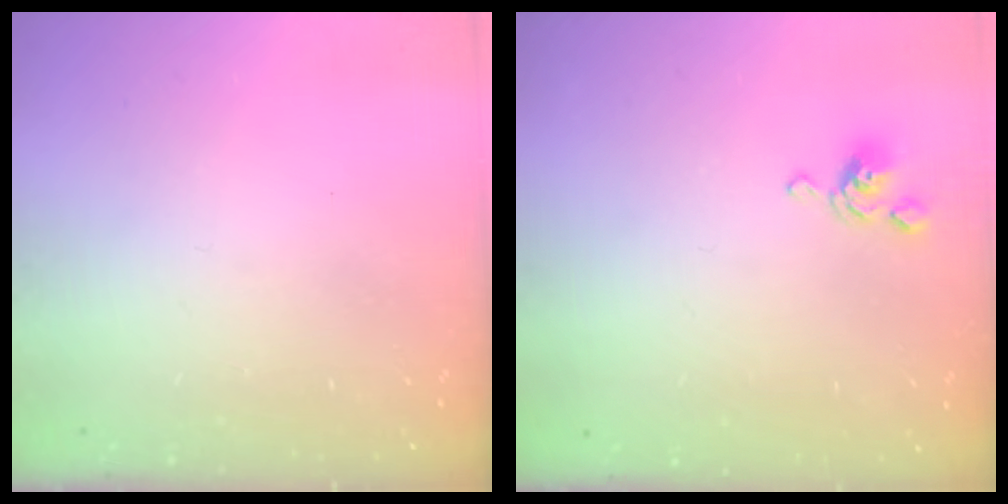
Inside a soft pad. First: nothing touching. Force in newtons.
{"total": 4.8, "press": 4.8, "slide": 0.3}